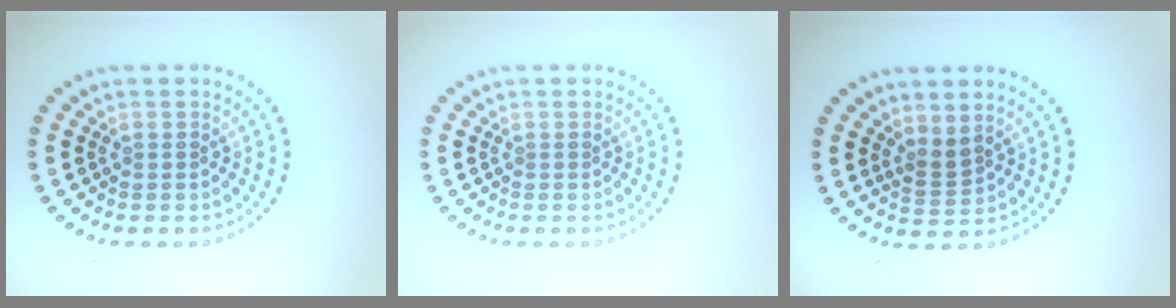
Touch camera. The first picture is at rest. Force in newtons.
{"total": 0.0}
{"total": 1.9, "press": 1.3, "slide": 1.4}